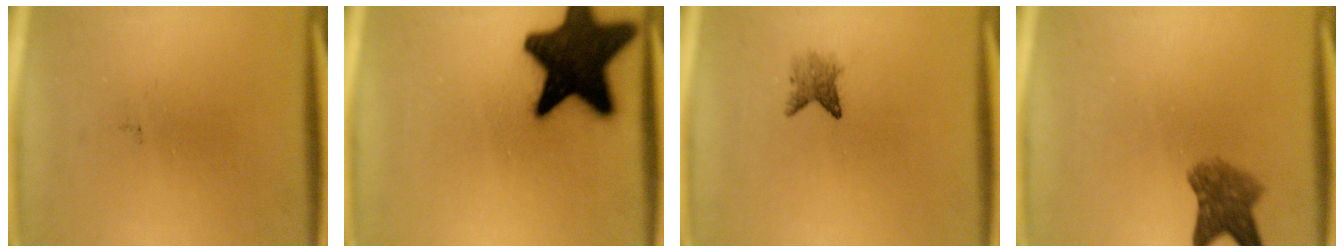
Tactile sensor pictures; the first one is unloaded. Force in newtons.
{"total": 19.4}
{"total": 2.2}
{"total": 5.2}